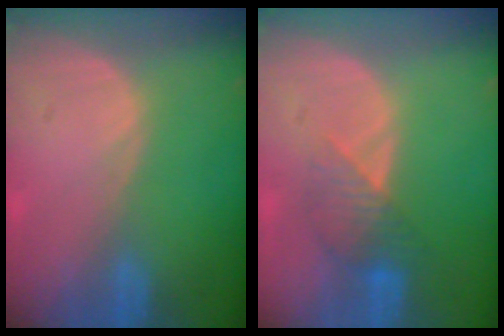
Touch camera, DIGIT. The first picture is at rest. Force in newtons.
{"total": 3.9, "press": 3.8, "slide": 0.8}